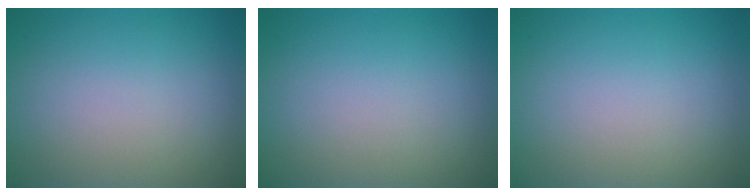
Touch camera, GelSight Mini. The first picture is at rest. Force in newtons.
{"total": 0.0}
{"total": 0.0}